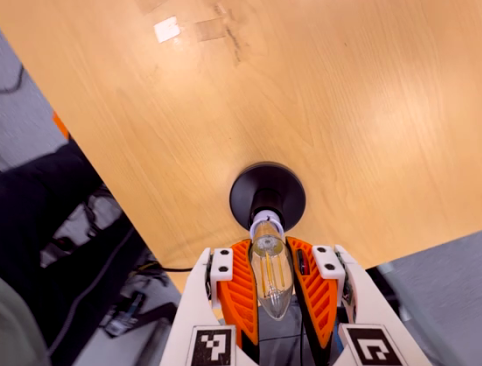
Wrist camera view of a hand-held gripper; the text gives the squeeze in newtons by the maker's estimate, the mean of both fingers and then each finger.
{"total": 20.7, "left": 20.2, "right": 21.2}